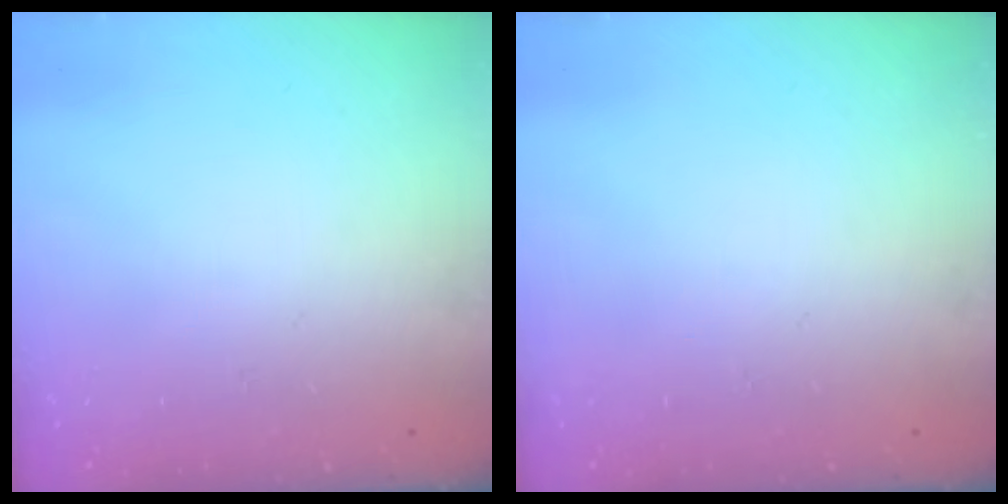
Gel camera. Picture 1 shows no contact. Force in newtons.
{"total": 0.0}